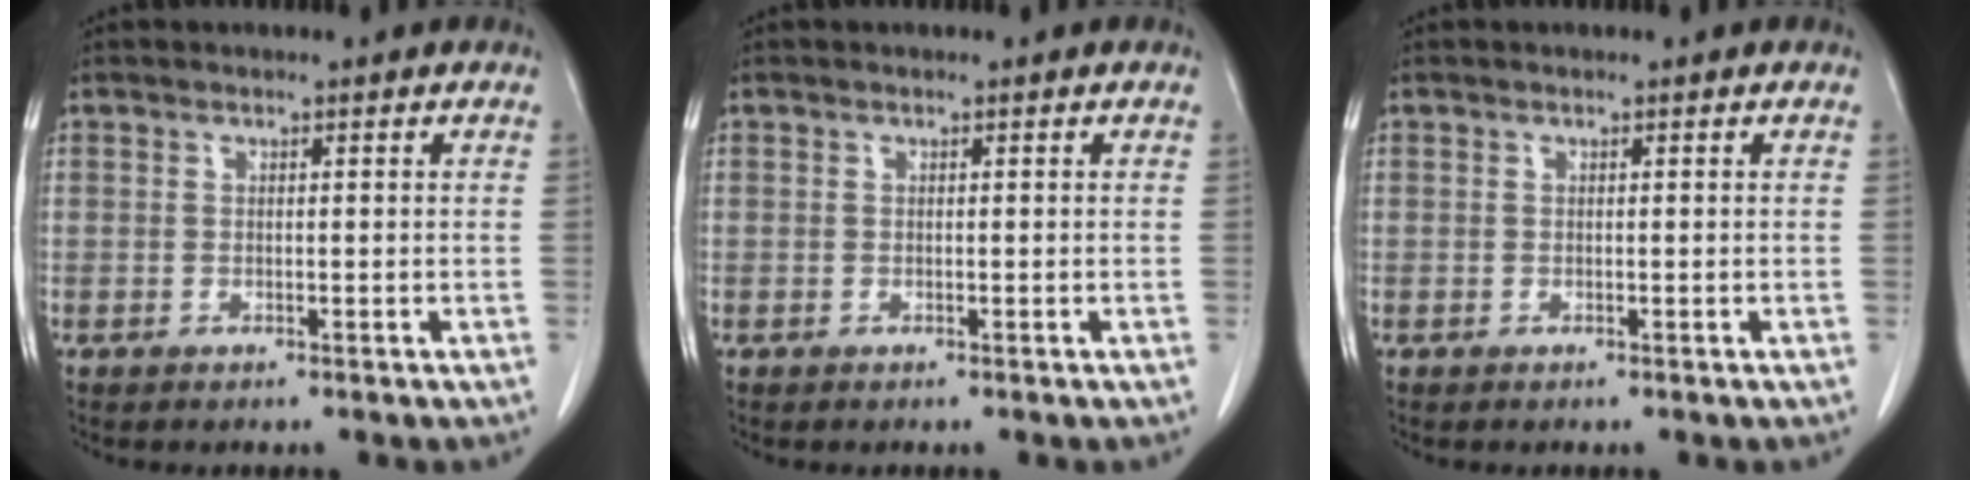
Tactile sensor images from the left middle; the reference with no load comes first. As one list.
[{"total": 0.0}, {"total": 0.0}]